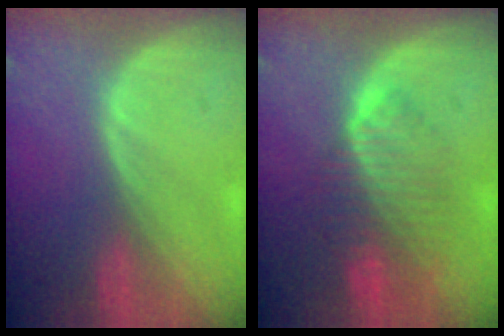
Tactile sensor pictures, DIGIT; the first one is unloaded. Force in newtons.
{"total": 8.4, "press": 7.3, "slide": 4.1}